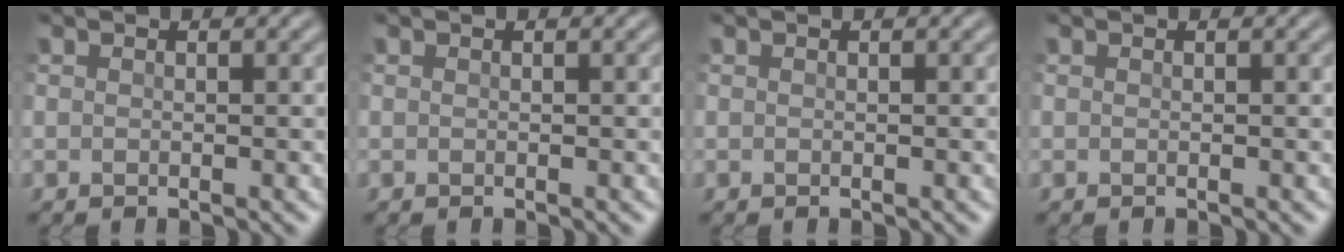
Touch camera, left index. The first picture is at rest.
{"total": 0.0}
{"total": 0.0}
{"total": 0.0}